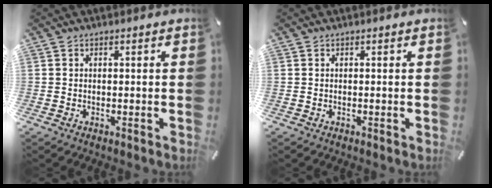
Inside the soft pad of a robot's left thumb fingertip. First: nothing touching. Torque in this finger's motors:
{"motor_torque": [0.00, 0.00, 0.00, 0.00, 0.00]}